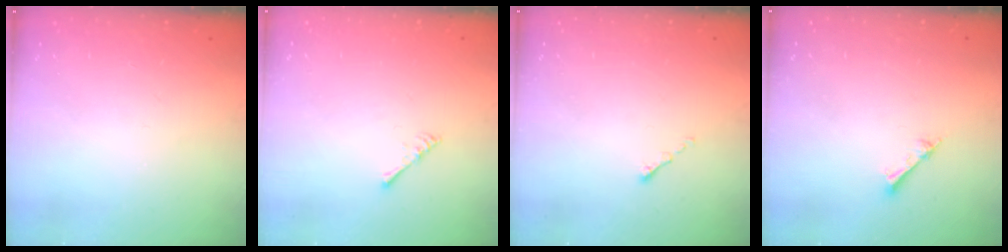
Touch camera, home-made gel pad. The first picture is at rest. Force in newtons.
{"total": 1.6, "press": 1.6, "slide": 0.4}
{"total": 0.0}
{"total": 1.5, "press": 1.5, "slide": 0.2}